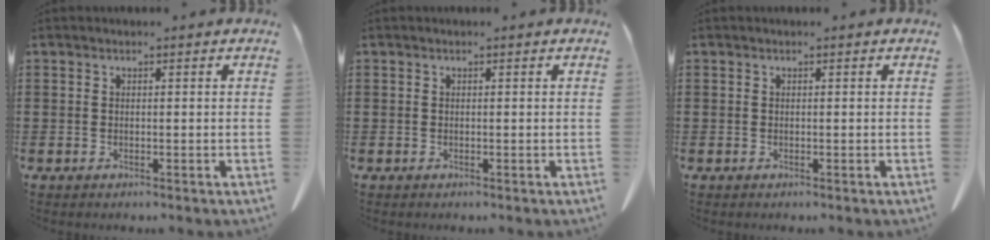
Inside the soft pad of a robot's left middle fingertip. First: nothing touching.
{"total": 0.0}
{"total": 0.0}